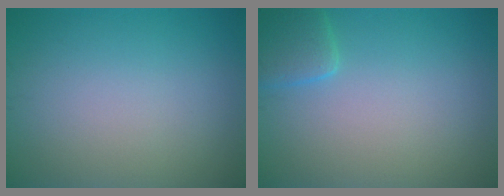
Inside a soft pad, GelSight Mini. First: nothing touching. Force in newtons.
{"total": 2.4, "press": 2.4, "slide": 0.1}